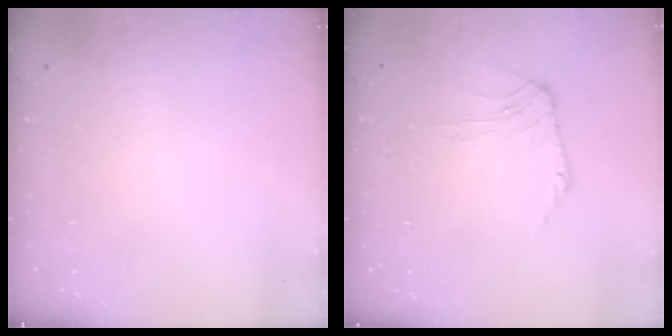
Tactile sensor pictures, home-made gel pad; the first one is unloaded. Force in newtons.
{"total": 2.4, "press": 2.3, "slide": 0.5}